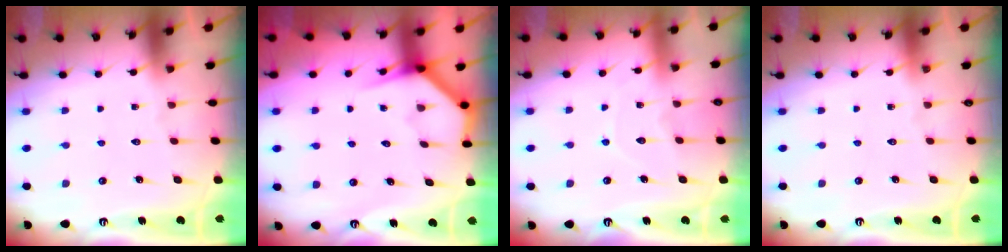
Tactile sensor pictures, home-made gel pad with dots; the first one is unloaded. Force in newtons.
{"total": 3.6, "press": 3.6, "slide": 0.3}
{"total": 5.8, "press": 5.7, "slide": 0.5}
{"total": 0.0}